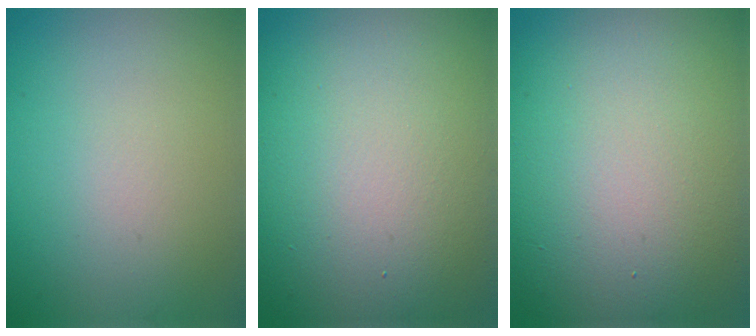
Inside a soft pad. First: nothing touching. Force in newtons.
{"total": 17.8, "press": 17.8, "slide": 0.6}
{"total": 16.9, "press": 16.8, "slide": 1.6}